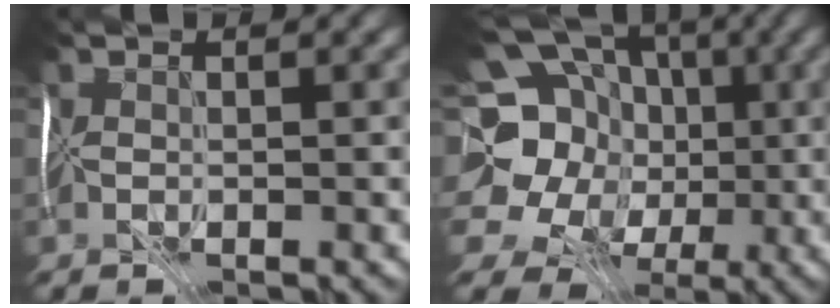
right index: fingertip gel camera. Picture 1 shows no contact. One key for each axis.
{"total": 16.6, "fx": 2.8, "fy": 14.5, "fz": 7.5, "tx": -0.167, "ty": 0.031, "tz": 0.035}